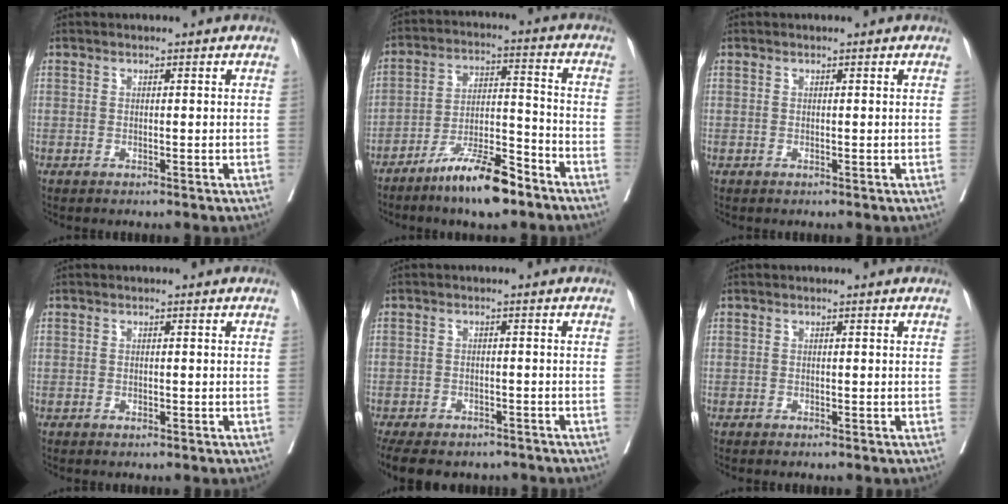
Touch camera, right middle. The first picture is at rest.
{"total": 11.3, "force": [-8.3, 2.1, 7.4], "torque": [-0.130, 0.000, -0.149]}
{"total": 0.0}
{"total": 0.6, "force": [-0.4, 0.3, 0.4], "torque": [-0.010, -0.001, -0.004]}
{"total": 13.7, "force": [-10.8, 6.1, 5.8], "torque": [-0.135, -0.011, -0.140]}
{"total": 0.5, "force": [-0.5, 0.1, 0.3], "torque": [-0.009, -0.002, -0.009]}